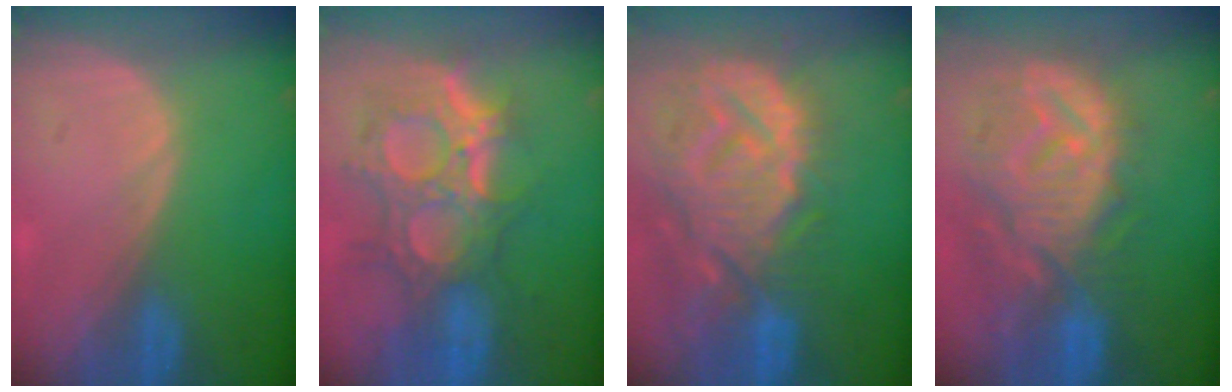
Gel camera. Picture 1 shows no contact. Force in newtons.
{"total": 11.9, "press": 10.7, "slide": 5.3}
{"total": 14.4, "press": 12.4, "slide": 7.3}
{"total": 12.4, "press": 11.1, "slide": 5.5}